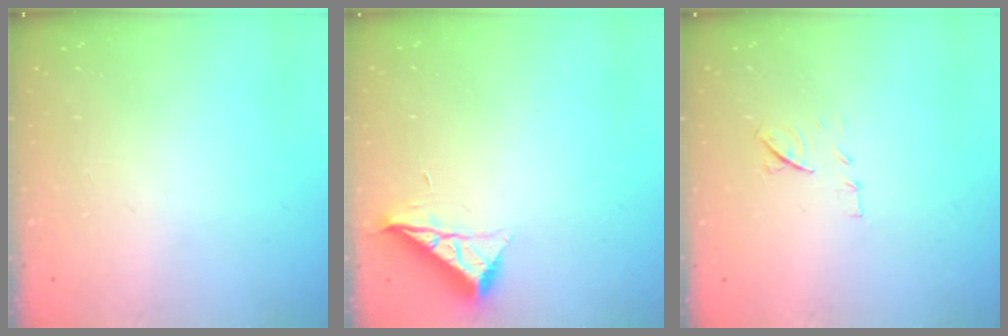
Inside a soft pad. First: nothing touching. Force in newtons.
{"total": 6.6, "press": 6.6, "slide": 0.3}
{"total": 8.6, "press": 8.5, "slide": 1.1}